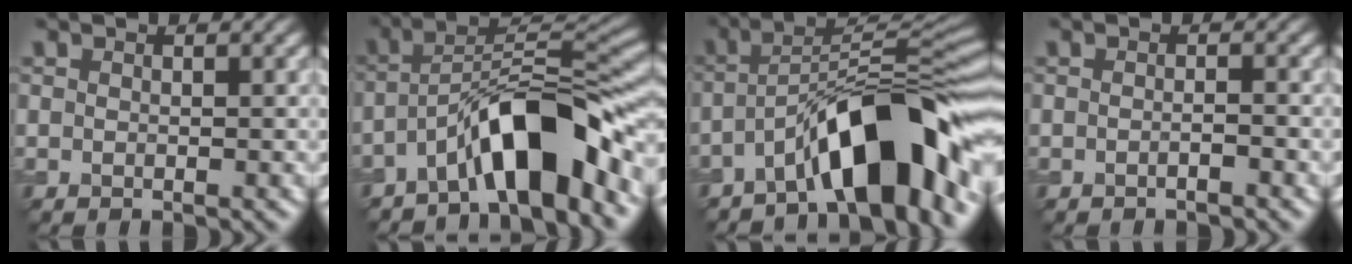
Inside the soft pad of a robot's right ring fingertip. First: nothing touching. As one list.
[{"total": 9.1, "force": [-5.2, 2.3, 7.1], "torque": [-0.106, 0.028, -0.088]}, {"total": 10.9, "force": [-5.9, 3.1, 8.7], "torque": [-0.118, 0.028, -0.099]}, {"total": 0.7, "force": [-0.5, 0.1, 0.5], "torque": [-0.005, 0.005, -0.006]}]